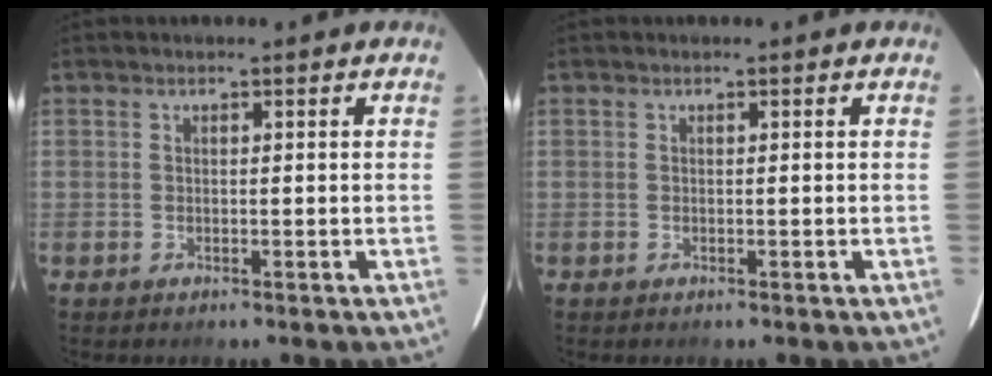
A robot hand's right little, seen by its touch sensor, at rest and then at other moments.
{"total": 0.0}